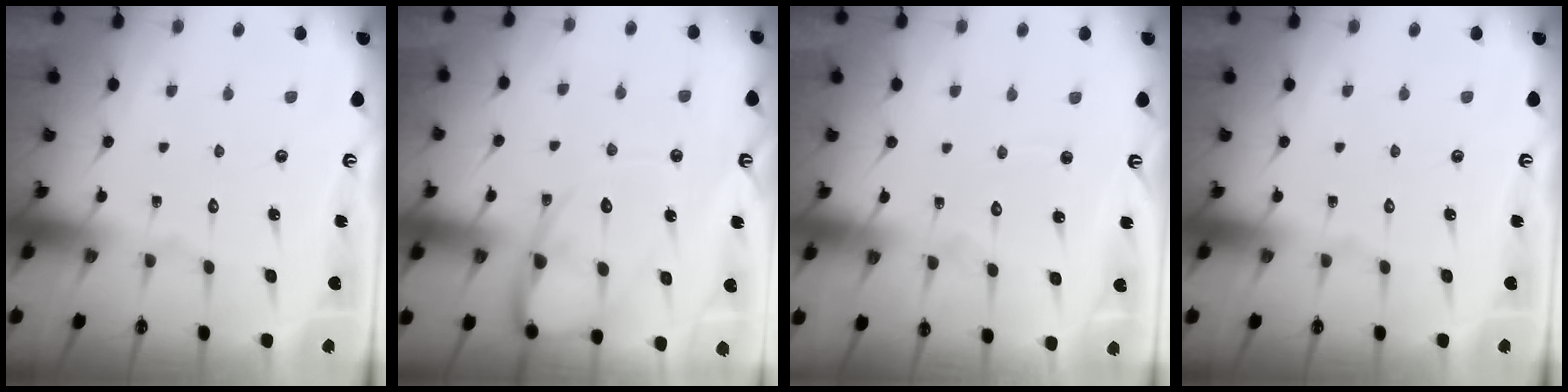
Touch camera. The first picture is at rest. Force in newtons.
{"total": 11.6, "press": 11.5, "slide": 1.2}
{"total": 5.6, "press": 5.6, "slide": 0.7}
{"total": 0.0}